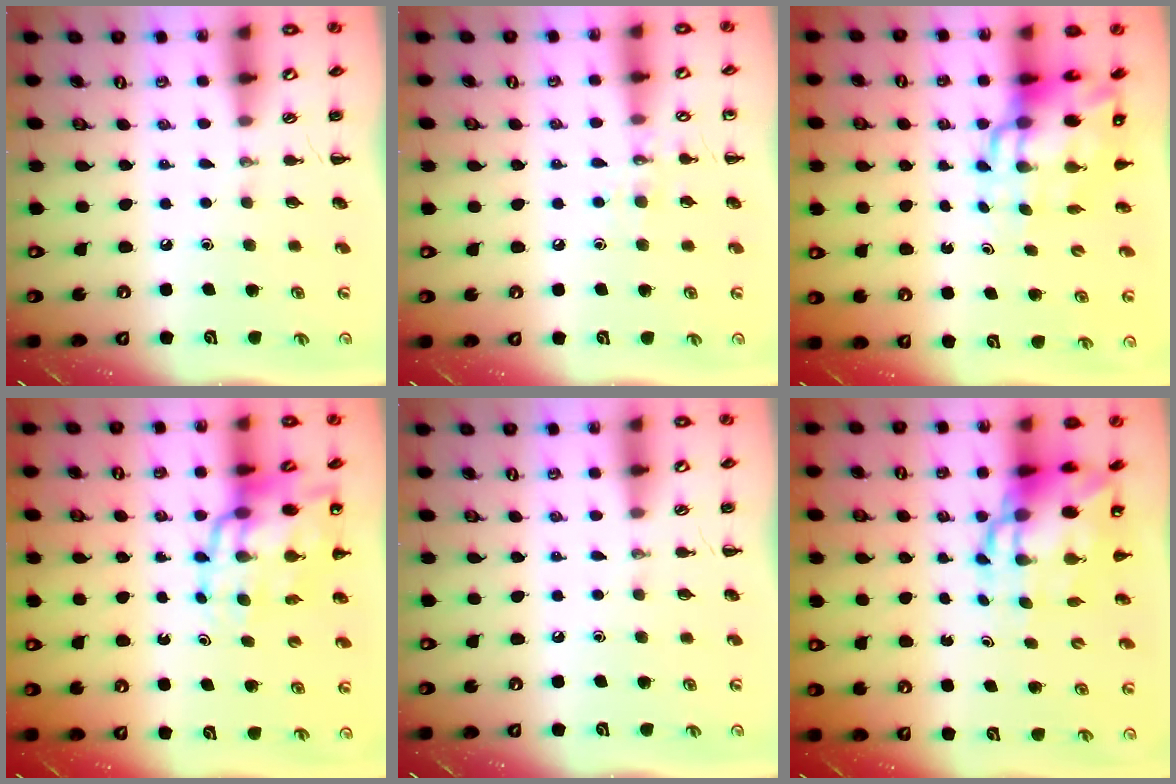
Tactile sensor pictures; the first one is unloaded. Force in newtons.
{"total": 7.2, "press": 7.0, "slide": 1.7}
{"total": 11.3, "press": 10.9, "slide": 3.1}
{"total": 17.6, "press": 17.0, "slide": 4.3}
{"total": 0.0}
{"total": 10.2, "press": 9.8, "slide": 2.7}